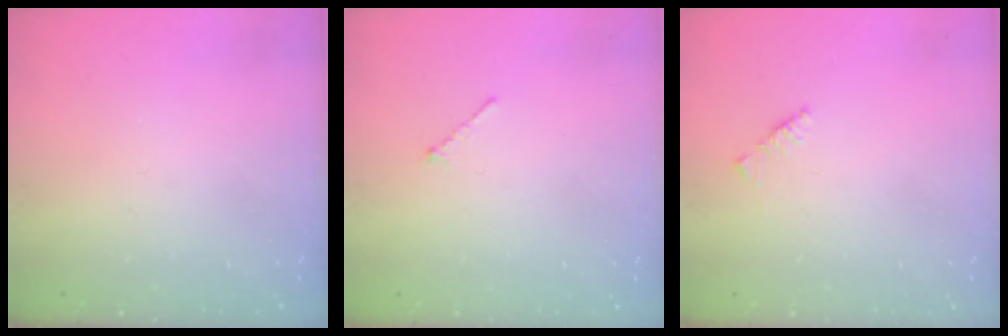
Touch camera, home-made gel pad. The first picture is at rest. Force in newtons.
{"total": 1.2, "press": 1.2, "slide": 0.4}
{"total": 1.8, "press": 1.7, "slide": 0.6}